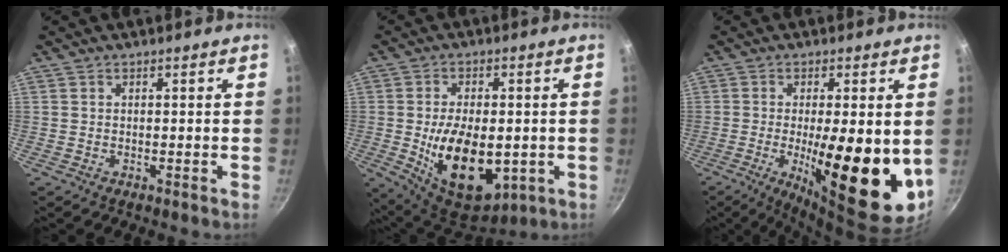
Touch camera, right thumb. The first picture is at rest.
{"total": 16.8, "force": [-2.5, 9.7, 13.5], "torque": [-0.199, -0.010, -0.022]}
{"total": 18.2, "force": [-1.8, 5.3, 17.3], "torque": [-0.245, -0.020, -0.021]}